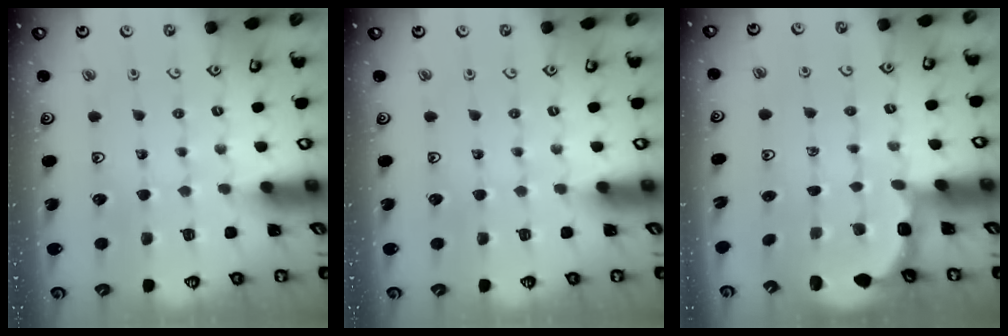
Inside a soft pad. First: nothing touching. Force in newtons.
{"total": 0.0}
{"total": 3.0, "press": 2.4, "slide": 1.8}